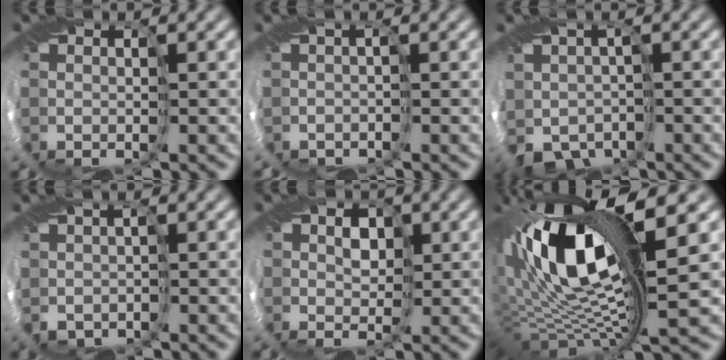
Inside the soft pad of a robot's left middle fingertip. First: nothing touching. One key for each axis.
{"total": 1.0, "fx": 0.4, "fy": 0.9, "fz": 0.3, "tx": -0.007, "ty": 0.009, "tz": 0.014}
{"total": 4.1, "fx": -0.9, "fy": 3.5, "fz": 1.9, "tx": -0.028, "ty": -0.005, "tz": -0.008}
{"total": 1.8, "fx": 0.3, "fy": 1.7, "fz": 0.6, "tx": -0.015, "ty": 0.011, "tz": 0.016}
{"total": 2.2, "fx": 0.6, "fy": 1.9, "fz": 0.9, "tx": -0.011, "ty": 0.003, "tz": 0.006}
{"total": 14.8, "fx": 2.6, "fy": 5.8, "fz": 13.4, "tx": -0.273, "ty": 0.011, "tz": 0.048}